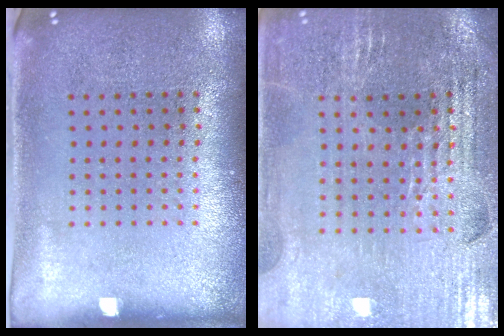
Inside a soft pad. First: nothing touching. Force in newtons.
{"total": 2.8, "press": 2.8, "slide": 0.5}